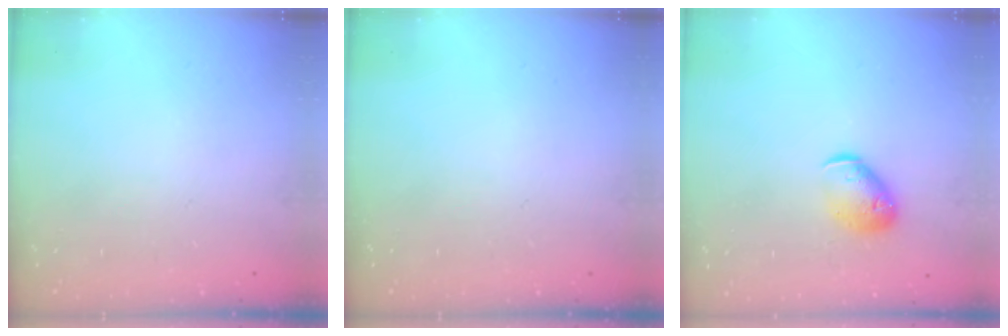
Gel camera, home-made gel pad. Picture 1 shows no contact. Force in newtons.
{"total": 0.0}
{"total": 10.0, "press": 9.9, "slide": 1.5}